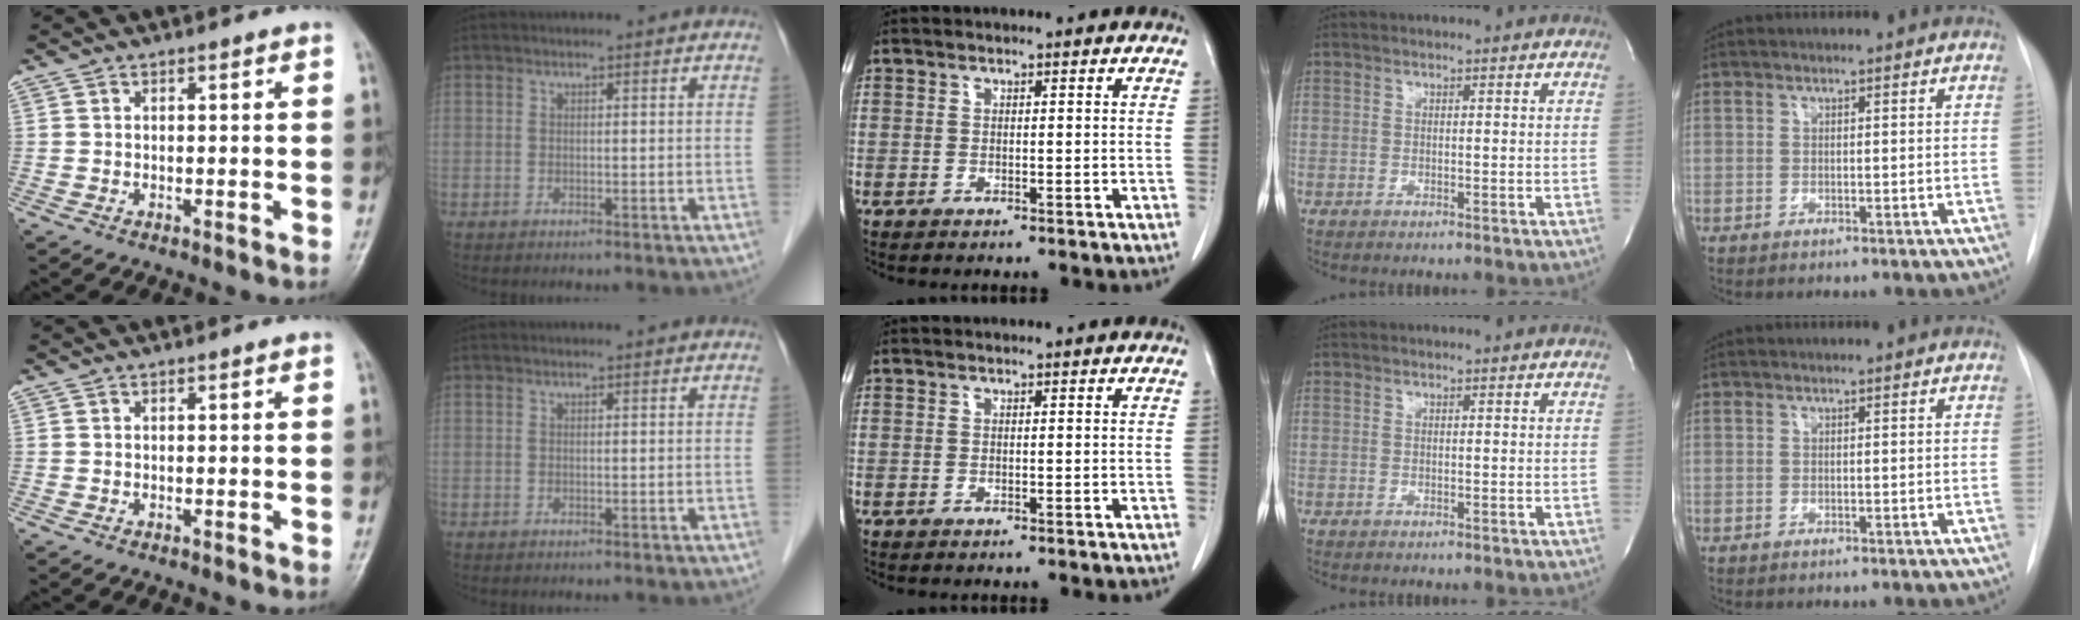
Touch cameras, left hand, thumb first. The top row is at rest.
{}